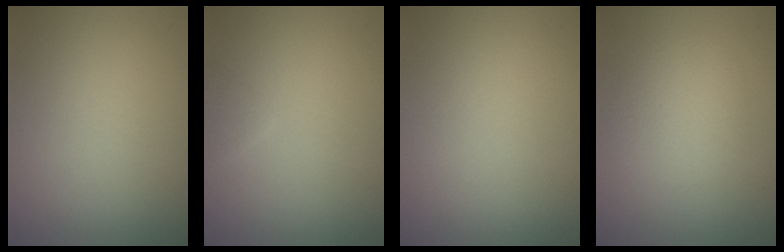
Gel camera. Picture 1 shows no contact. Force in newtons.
{"total": 0.8, "press": 0.8, "slide": 0.0}
{"total": 0.0}
{"total": 2.8, "press": 2.8, "slide": 0.2}